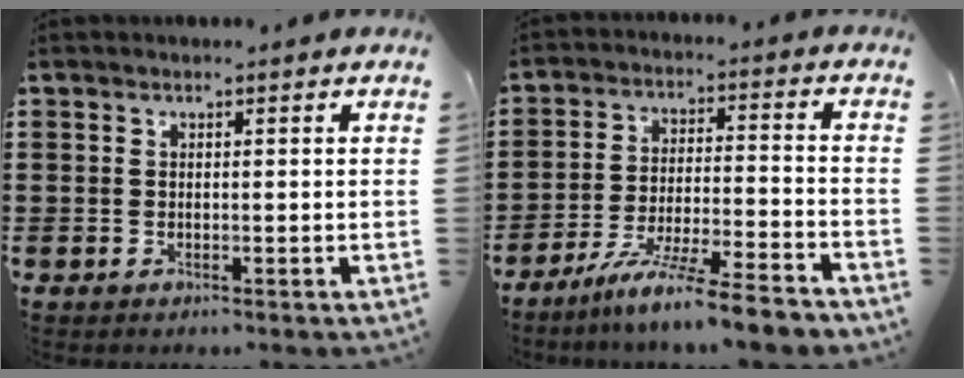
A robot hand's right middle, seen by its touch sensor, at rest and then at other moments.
{"total": 9.2, "force": [-7.9, -0.5, 4.6], "torque": [-0.083, -0.001, -0.154]}